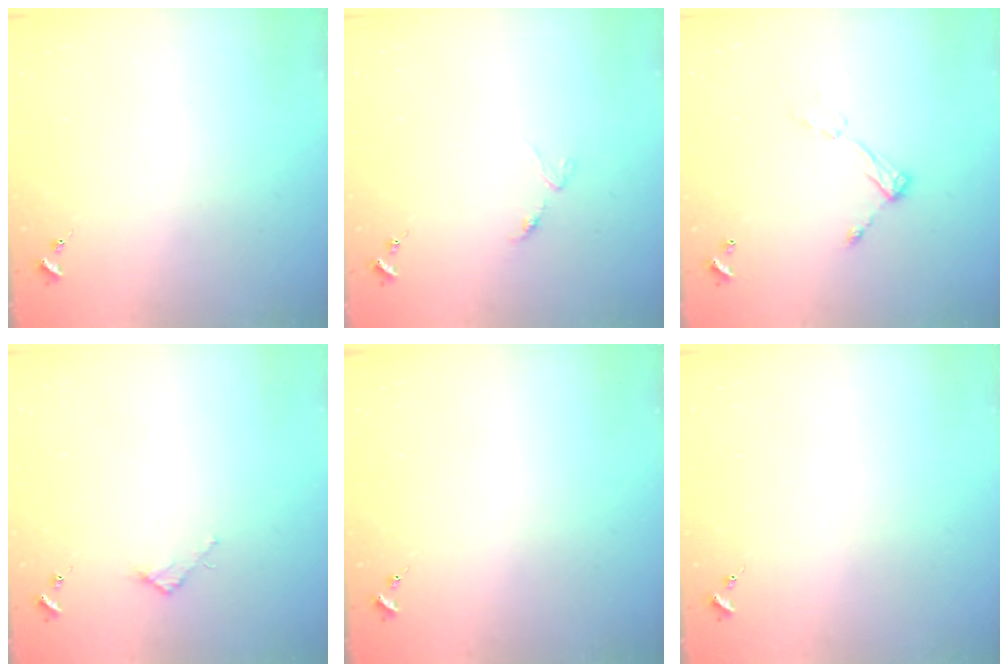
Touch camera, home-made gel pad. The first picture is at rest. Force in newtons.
{"total": 3.1, "press": 3.0, "slide": 0.5}
{"total": 8.2, "press": 8.2, "slide": 0.5}
{"total": 2.7, "press": 2.7, "slide": 0.3}
{"total": 0.0}
{"total": 0.0}